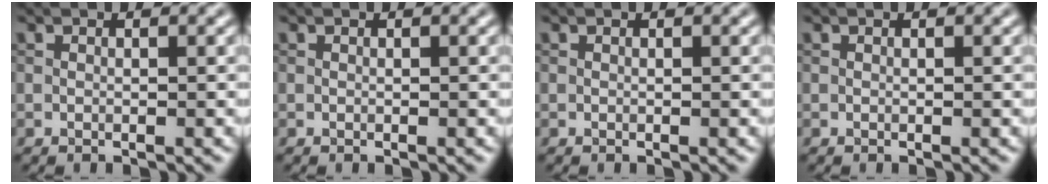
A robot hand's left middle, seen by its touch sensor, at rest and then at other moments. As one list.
[{"total": 0.0}, {"total": 0.0}, {"total": 0.0}]